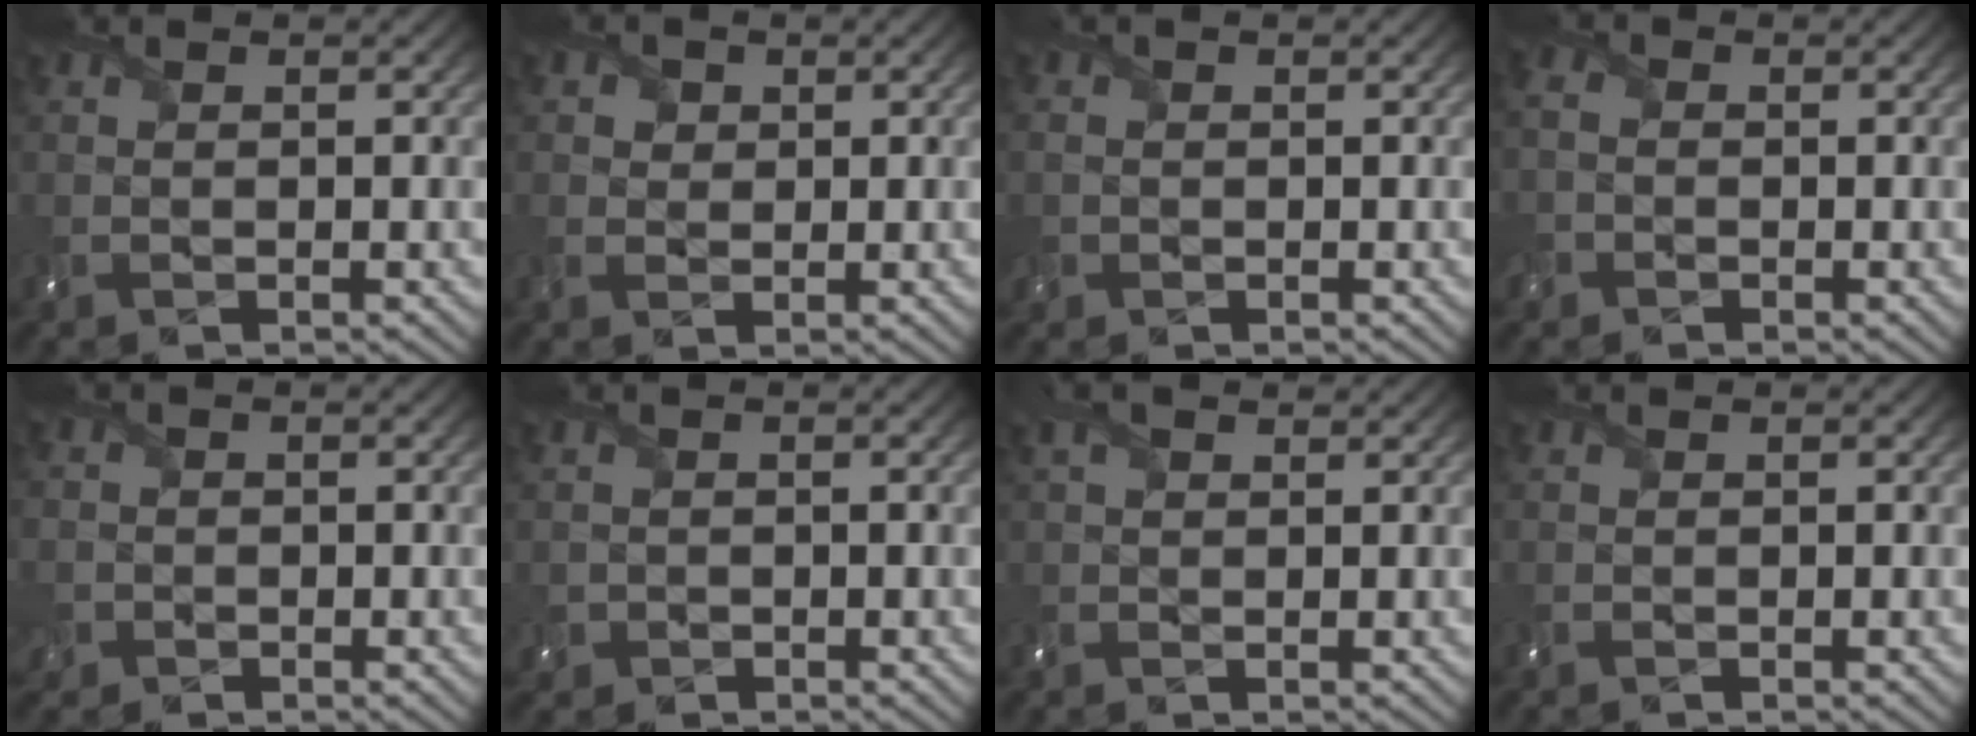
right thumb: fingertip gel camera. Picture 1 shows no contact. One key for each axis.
{"total": 2.2, "fx": 0.9, "fy": 1.8, "fz": 0.7, "tx": -0.019, "ty": -0.006, "tz": 0.015}
{"total": 2.0, "fx": -0.4, "fy": 1.8, "fz": 0.6, "tx": -0.023, "ty": -0.005, "tz": -0.014}
{"total": 2.5, "fx": -1.1, "fy": 2.1, "fz": 0.9, "tx": -0.034, "ty": 0.000, "tz": -0.030}
{"total": 3.2, "fx": -1.1, "fy": 2.9, "fz": 0.7, "tx": -0.027, "ty": -0.002, "tz": -0.033}
{"total": 1.2, "fx": -0.4, "fy": 1.1, "fz": 0.0, "tx": 0.004, "ty": -0.008, "tz": -0.011}
{"total": 3.5, "fx": 1.8, "fy": 2.0, "fz": 2.3, "tx": -0.067, "ty": 0.016, "tz": 0.034}
{"total": 0.0}